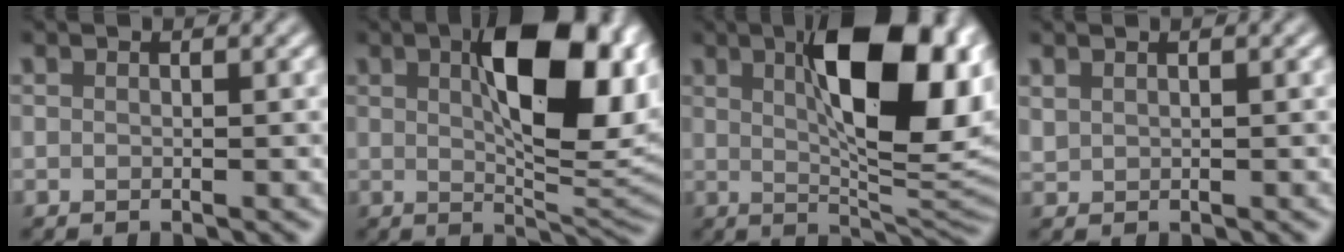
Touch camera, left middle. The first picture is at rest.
{"total": 11.9, "force": [2.9, 4.8, 10.4], "torque": [-0.151, 0.004, 0.049]}
{"total": 13.0, "force": [3.4, 4.7, 11.6], "torque": [-0.156, 0.006, 0.053]}
{"total": 0.6, "force": [0.5, 0.3, 0.1], "torque": [-0.009, -0.002, 0.017]}